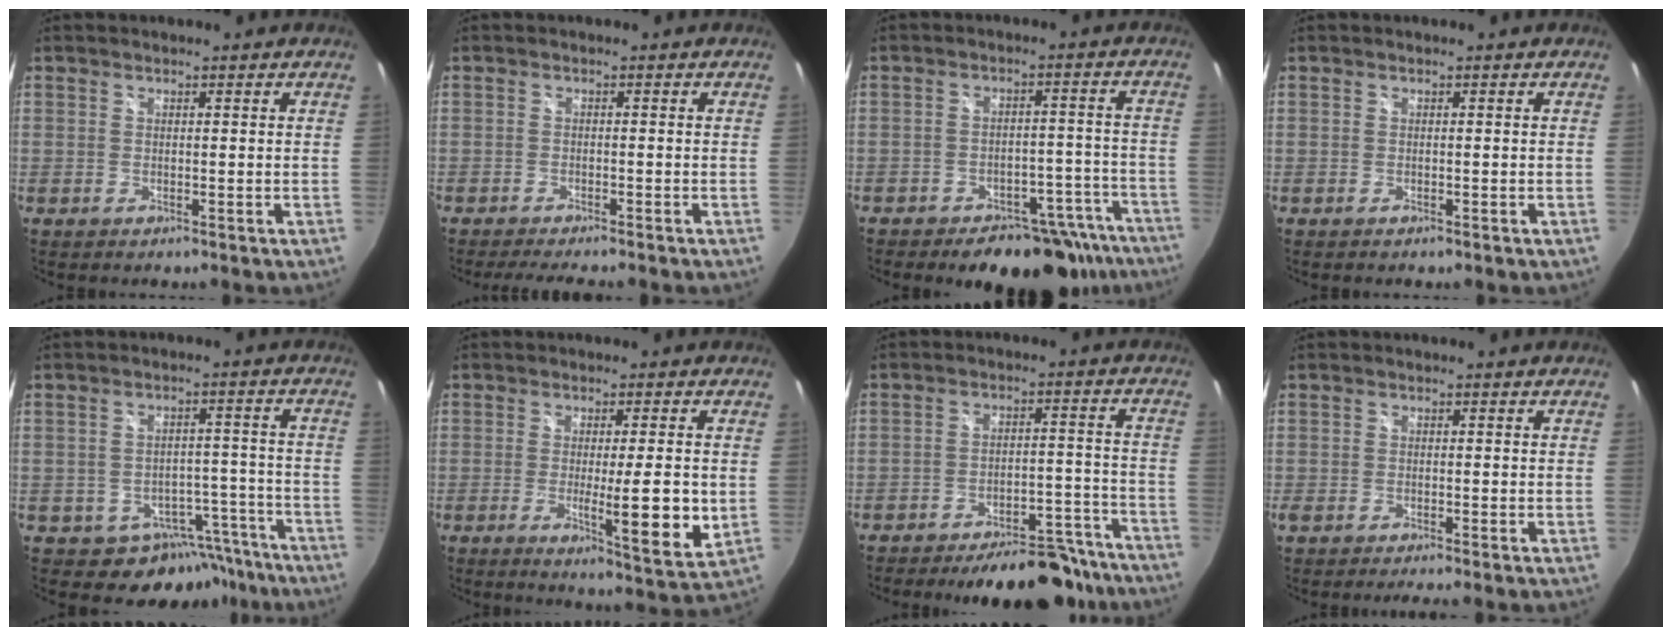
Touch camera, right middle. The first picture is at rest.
{"total": 5.7, "force": [-5.0, 0.7, 2.6], "torque": [-0.059, -0.015, -0.078]}
{"total": 17.6, "force": [-14.4, 7.7, 6.7], "torque": [-0.089, 0.027, -0.163]}
{"total": 0.6, "force": [-0.5, 0.2, 0.2], "torque": [-0.002, -0.001, -0.006]}
{"total": 9.7, "force": [-6.9, 6.4, 2.3], "torque": [-0.026, 0.034, -0.069]}
{"total": 9.9, "force": [-1.1, 0.6, 9.8], "torque": [-0.146, -0.024, -0.015]}
{"total": 17.4, "force": [-15.3, 5.3, 6.3], "torque": [-0.098, 0.025, -0.183]}
{"total": 1.7, "force": [-1.4, -0.2, 1.0], "torque": [-0.020, -0.011, -0.026]}